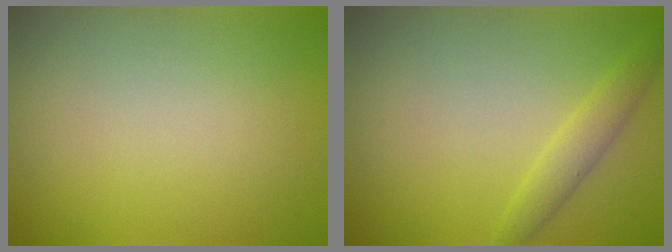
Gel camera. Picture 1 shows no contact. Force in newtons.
{"total": 2.0, "press": 2.0, "slide": 0.1}